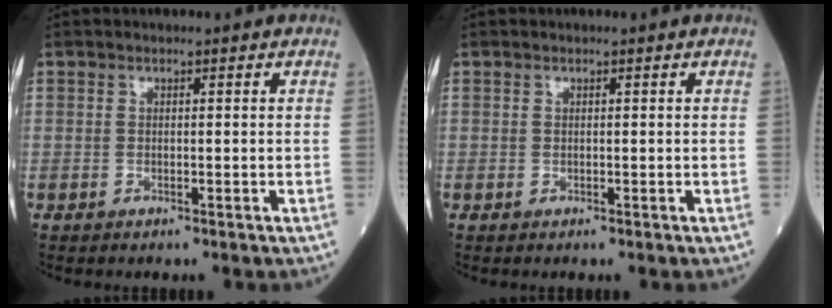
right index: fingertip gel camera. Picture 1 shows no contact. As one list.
[{"total": 0.0}]